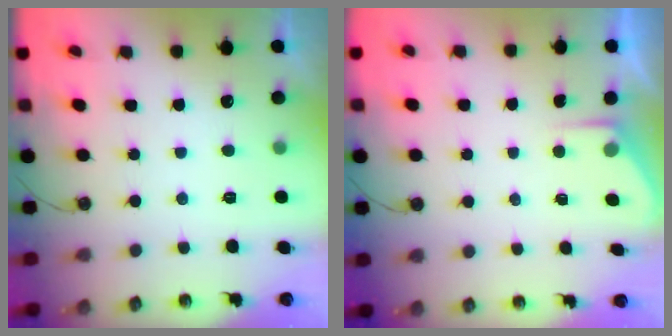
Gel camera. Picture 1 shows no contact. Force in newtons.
{"total": 2.6, "press": 2.5, "slide": 0.4}